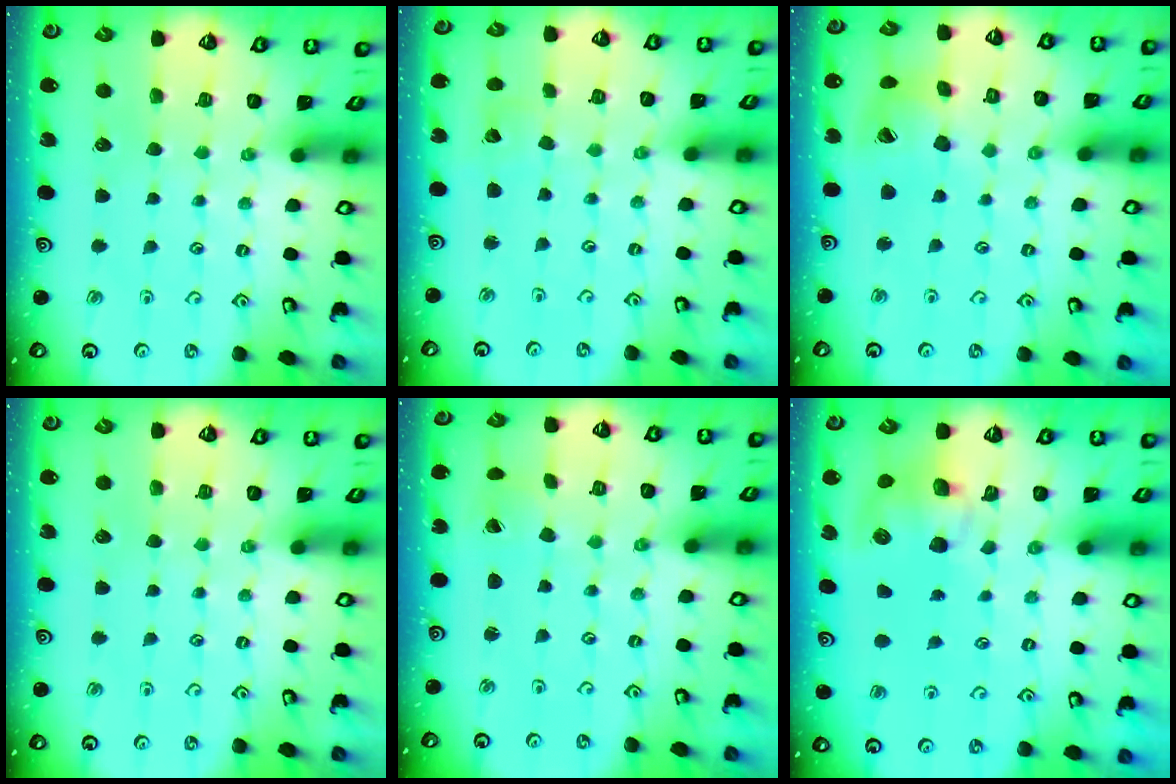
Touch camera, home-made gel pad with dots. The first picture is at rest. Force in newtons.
{"total": 2.9, "press": 2.9, "slide": 0.3}
{"total": 13.5, "press": 13.4, "slide": 1.7}
{"total": 0.0}
{"total": 0.7, "press": 0.7, "slide": 0.1}
{"total": 8.2, "press": 8.1, "slide": 1.3}